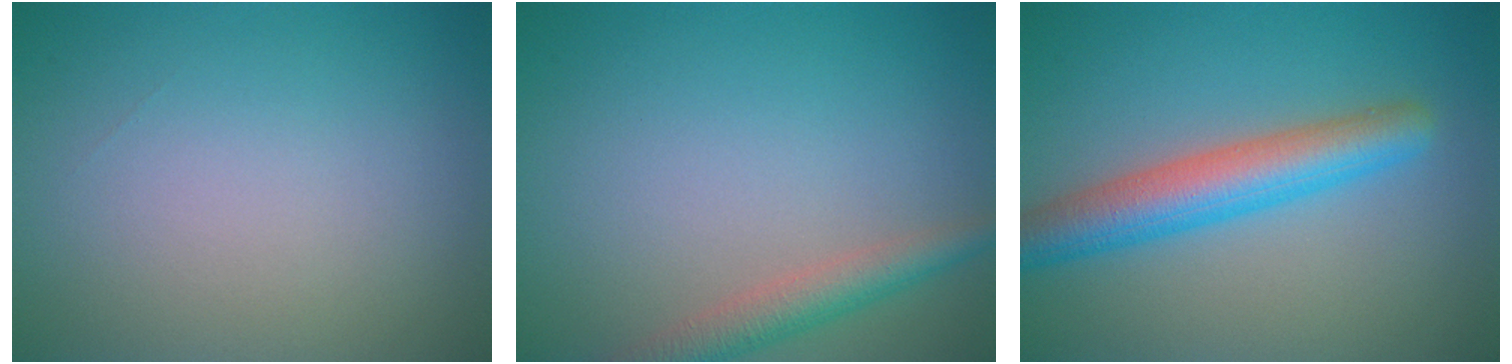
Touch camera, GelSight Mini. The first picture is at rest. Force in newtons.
{"total": 3.0, "press": 2.9, "slide": 0.1}
{"total": 5.4, "press": 5.4, "slide": 0.1}